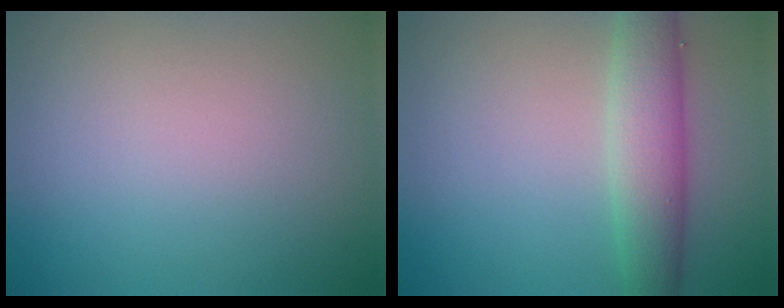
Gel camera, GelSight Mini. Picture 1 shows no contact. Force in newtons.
{"total": 4.8, "press": 4.8, "slide": 0.1}